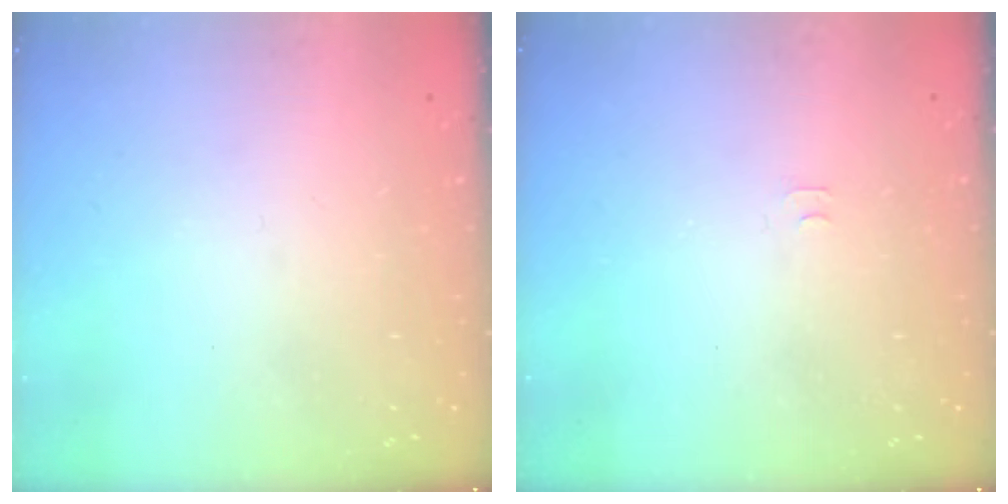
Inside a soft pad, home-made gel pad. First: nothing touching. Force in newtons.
{"total": 3.8, "press": 3.8, "slide": 0.5}